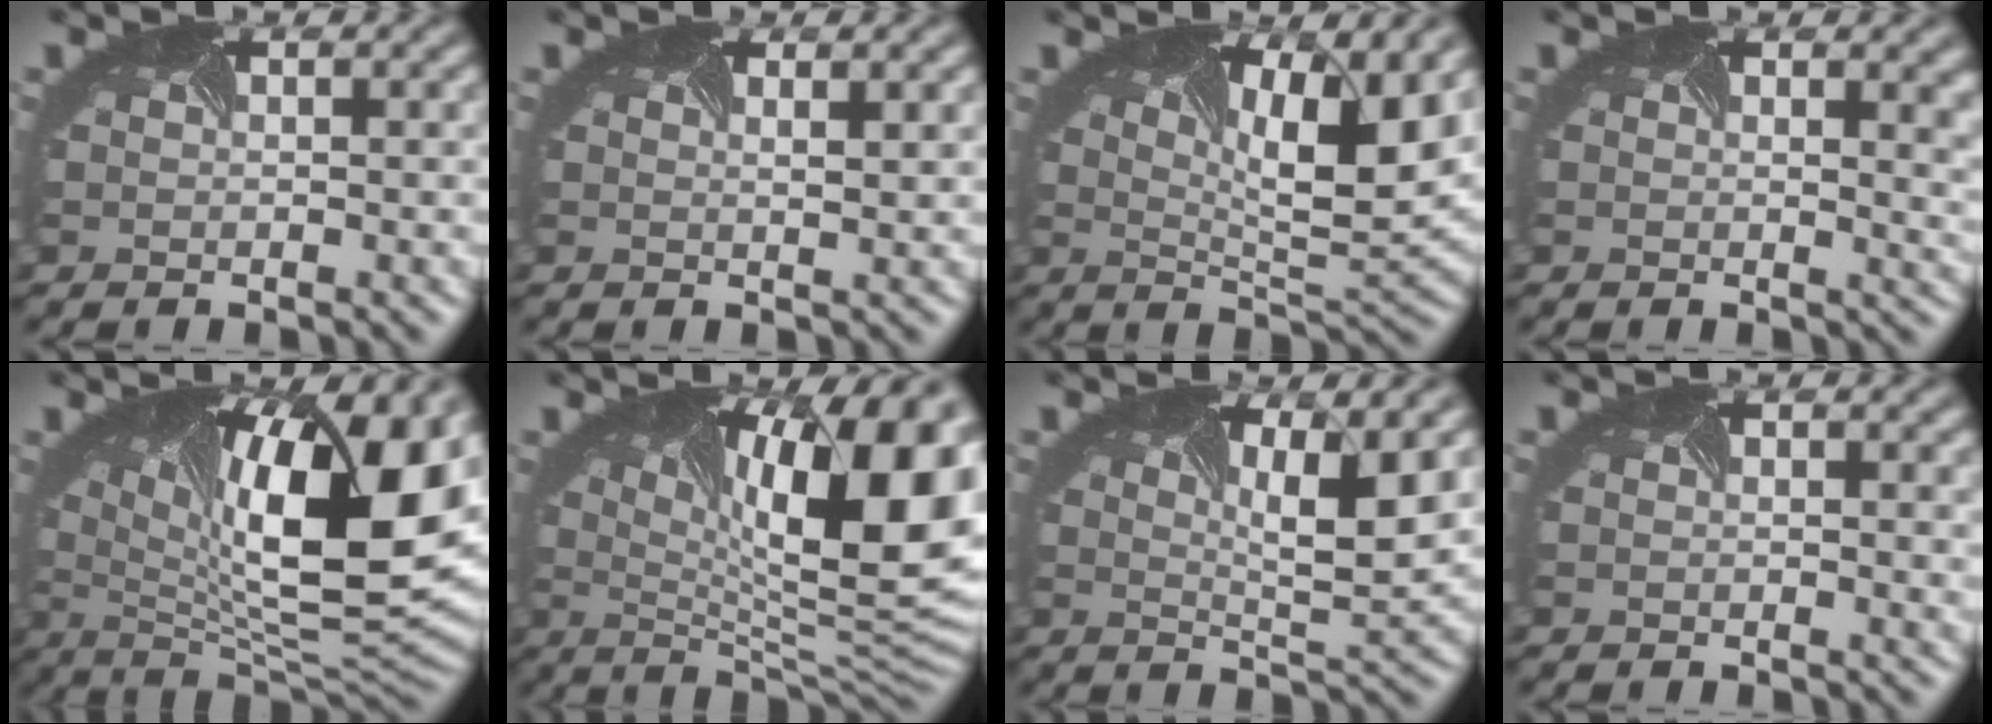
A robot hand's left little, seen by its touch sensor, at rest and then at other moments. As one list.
[{"total": 1.7, "force": [1.0, 0.7, 1.1], "torque": [0.006, 0.011, -0.011]}, {"total": 8.6, "force": [3.5, 2.5, 7.5], "torque": [-0.101, 0.000, 0.050]}, {"total": 7.4, "force": [2.9, 3.9, 5.5], "torque": [-0.059, 0.009, 0.047]}, {"total": 16.2, "force": [3.4, 6.3, 14.5], "torque": [-0.209, -0.008, 0.063]}, {"total": 16.9, "force": [3.5, 6.2, 15.4], "torque": [-0.188, 0.008, 0.053]}, {"total": 4.9, "force": [1.7, 1.2, 4.4], "torque": [-0.062, -0.006, 0.025]}, {"total": 1.9, "force": [1.0, 0.8, 1.5], "torque": [-0.012, 0.002, 0.012]}]